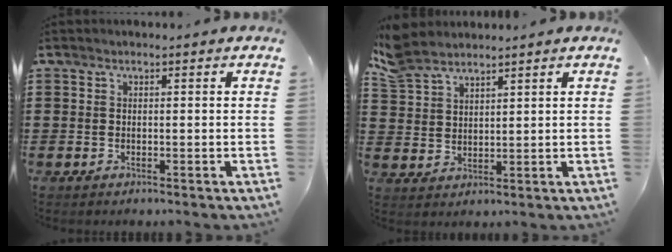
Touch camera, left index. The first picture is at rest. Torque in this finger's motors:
{"motor_torque": [-1.41, 0.73, -0.28, -0.21]}